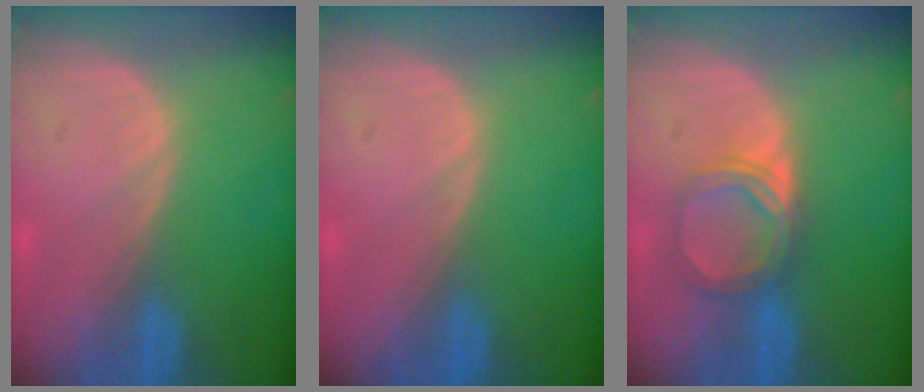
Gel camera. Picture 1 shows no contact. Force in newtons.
{"total": 0.0}
{"total": 5.3, "press": 4.8, "slide": 2.3}